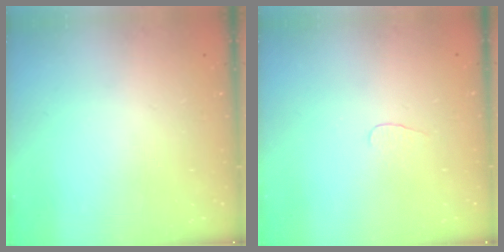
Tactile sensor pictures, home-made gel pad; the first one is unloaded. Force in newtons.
{"total": 2.8, "press": 2.7, "slide": 0.3}